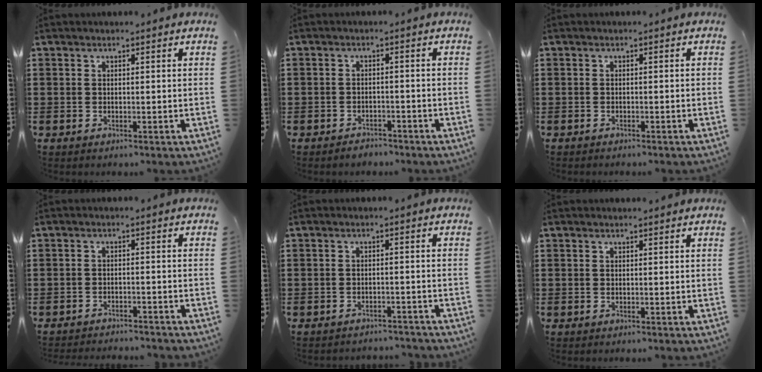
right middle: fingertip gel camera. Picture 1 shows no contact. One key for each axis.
{"total": 2.0, "fx": -1.9, "fy": 0.3, "fz": -0.3, "tx": -0.002, "ty": 0.001, "tz": -0.044}
{"total": 0.7, "fx": -0.7, "fy": 0.0, "fz": 0.0, "tx": -0.002, "ty": -0.001, "tz": -0.014}
{"total": 2.2, "fx": -2.2, "fy": 0.0, "fz": -0.1, "tx": -0.006, "ty": -0.001, "tz": -0.047}
{"total": 2.0, "fx": -2.0, "fy": 0.1, "fz": -0.1, "tx": -0.008, "ty": -0.001, "tz": -0.042}
{"total": 0.0}